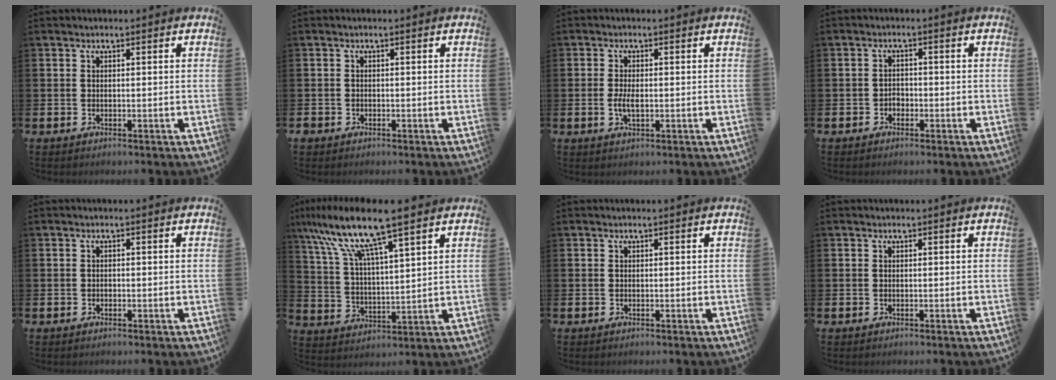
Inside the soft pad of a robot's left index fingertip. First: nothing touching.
{"total": 0.8, "force": [-0.6, 0.5, 0.0], "torque": [-0.002, 0.003, -0.014]}
{"total": 2.7, "force": [-0.2, 1.2, 2.4], "torque": [-0.040, 0.000, -0.006]}
{"total": 1.5, "force": [-0.9, 1.1, 0.3], "torque": [-0.006, 0.002, -0.021]}
{"total": 0.5, "force": [-0.3, 0.5, 0.1], "torque": [-0.008, 0.005, -0.006]}
{"total": 11.2, "force": [8.8, 1.2, 6.8], "torque": [-0.164, -0.035, 0.150]}
{"total": 0.0}
{"total": 0.0}